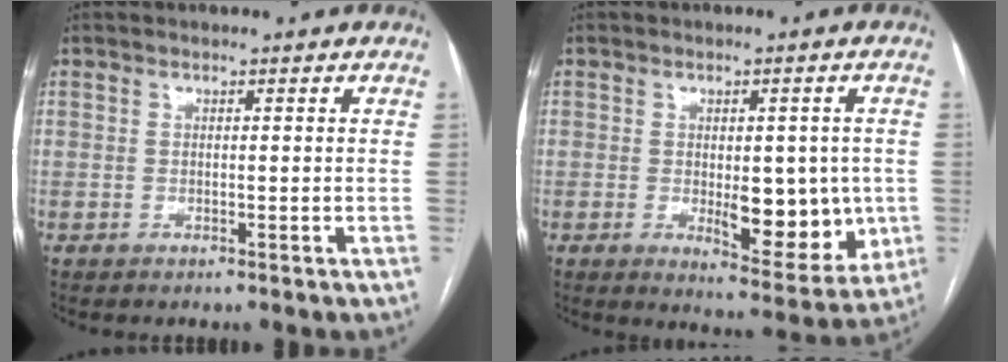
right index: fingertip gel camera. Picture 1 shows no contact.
{"total": 10.0, "force": [-1.2, 4.8, 8.8], "torque": [-0.100, -0.003, -0.001]}